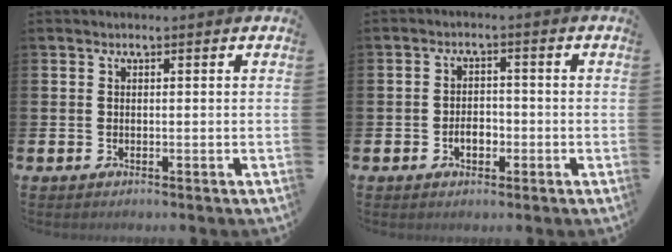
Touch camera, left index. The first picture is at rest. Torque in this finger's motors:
{"motor_torque": [0.28, 0.21, 0.05, 0.04]}